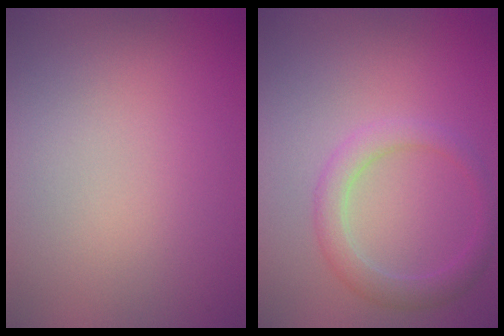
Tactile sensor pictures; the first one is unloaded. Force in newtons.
{"total": 2.7, "press": 2.7, "slide": 0.2}